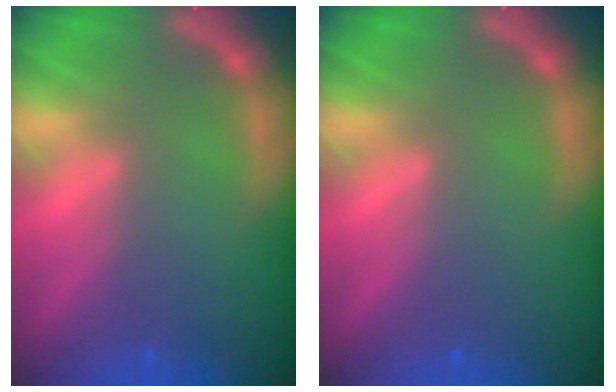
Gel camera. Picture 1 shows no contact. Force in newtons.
{"total": 0.0}